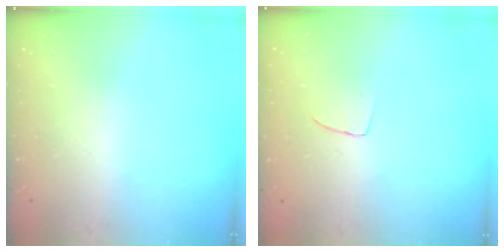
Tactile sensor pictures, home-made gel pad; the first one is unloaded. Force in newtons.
{"total": 2.9, "press": 2.9, "slide": 0.2}